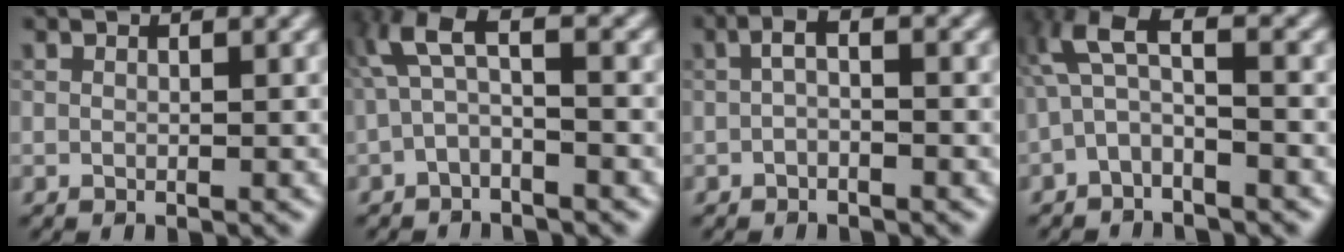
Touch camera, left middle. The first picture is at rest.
{"total": 3.5, "force": [-0.3, 1.1, 3.3], "torque": [-0.079, 0.017, -0.016]}
{"total": 1.4, "force": [-0.7, 0.4, 1.2], "torque": [-0.030, 0.004, -0.016]}
{"total": 3.9, "force": [-0.6, 1.4, 3.6], "torque": [-0.089, 0.017, -0.023]}